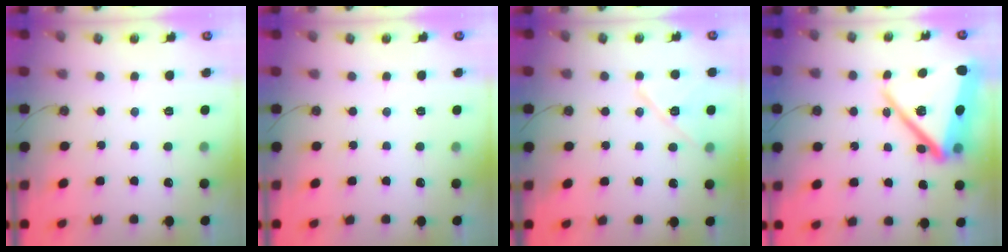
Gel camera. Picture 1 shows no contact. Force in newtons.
{"total": 0.0}
{"total": 11.2, "press": 11.2, "slide": 0.6}
{"total": 23.0, "press": 22.9, "slide": 1.8}